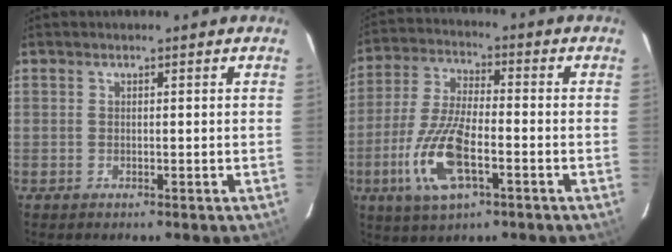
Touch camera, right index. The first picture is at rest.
{"total": 13.4, "force": [-5.0, 4.7, 11.4], "torque": [-0.249, -0.010, -0.096]}